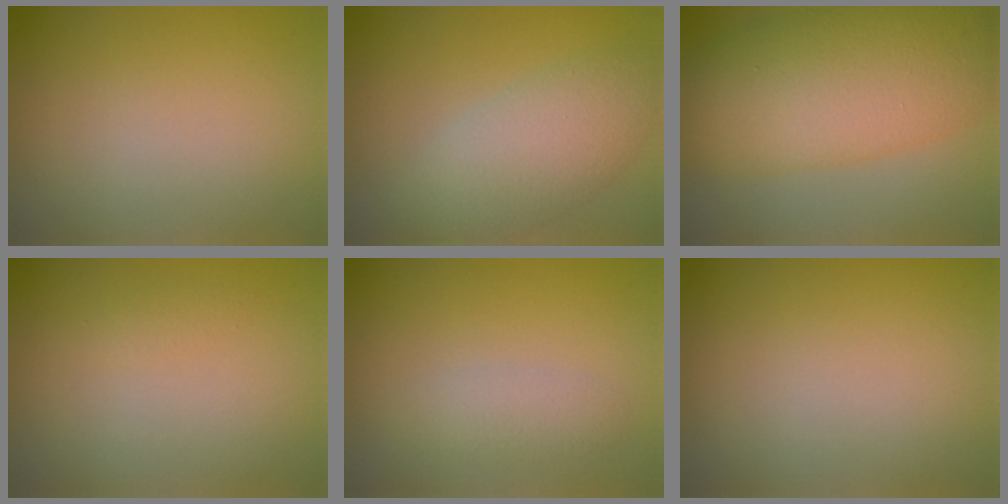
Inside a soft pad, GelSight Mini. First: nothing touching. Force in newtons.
{"total": 5.5, "press": 5.4, "slide": 0.5}
{"total": 10.4, "press": 10.4, "slide": 0.4}
{"total": 0.6, "press": 0.6, "slide": 0.0}
{"total": 1.7, "press": 1.7, "slide": 0.1}
{"total": 0.0}